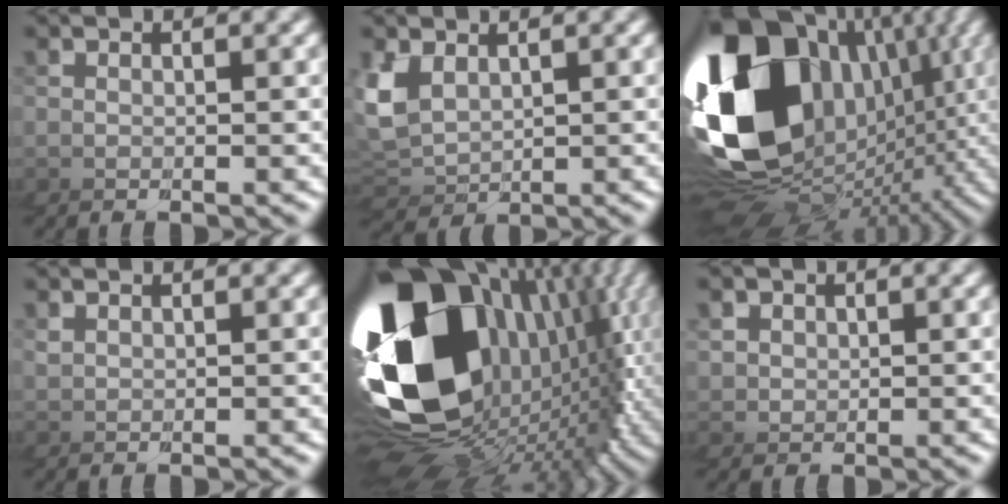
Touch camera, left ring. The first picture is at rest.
{"total": 3.2, "force": [0.5, 1.9, -2.5], "torque": [-0.034, -0.012, 0.011]}
{"total": 23.3, "force": [-1.5, 15.7, 17.1], "torque": [-0.272, -0.010, -0.020]}
{"total": 0.8, "force": [0.5, 0.1, -0.7], "torque": [0.011, 0.002, 0.007]}
{"total": 29.1, "force": [-1.7, 17.1, 23.5], "torque": [-0.351, -0.018, -0.011]}
{"total": 3.7, "force": [1.2, 3.3, -1.1], "torque": [-0.007, -0.014, 0.021]}